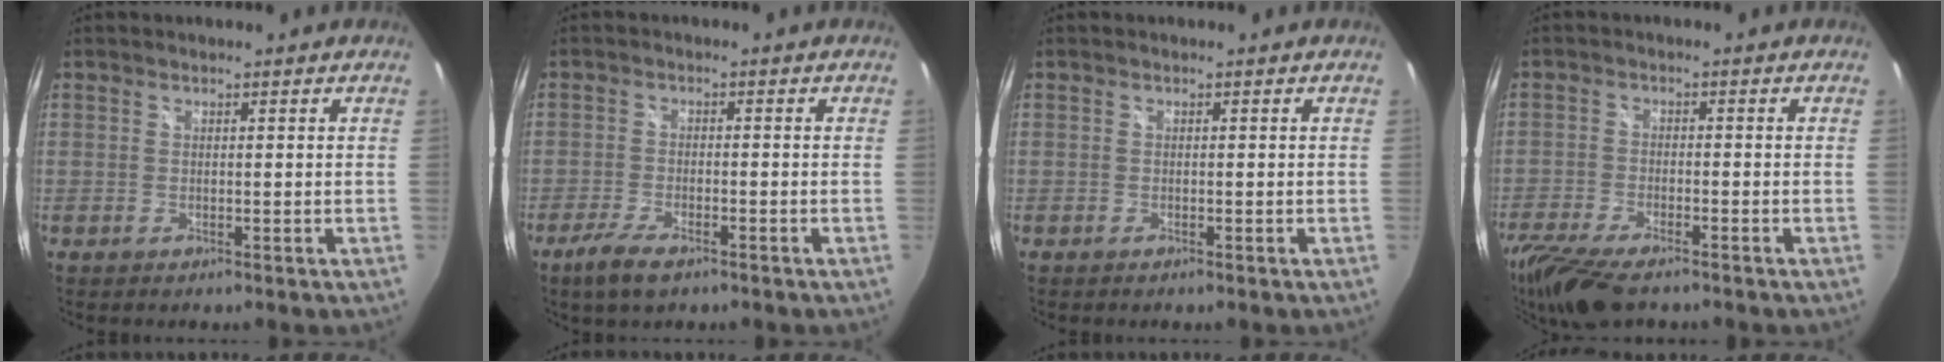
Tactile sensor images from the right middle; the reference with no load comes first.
{"total": 5.7, "force": [-3.9, 1.7, 3.7], "torque": [-0.095, -0.015, -0.073]}
{"total": 0.0}
{"total": 12.5, "force": [-9.8, 3.4, 7.1], "torque": [-0.169, -0.044, -0.176]}